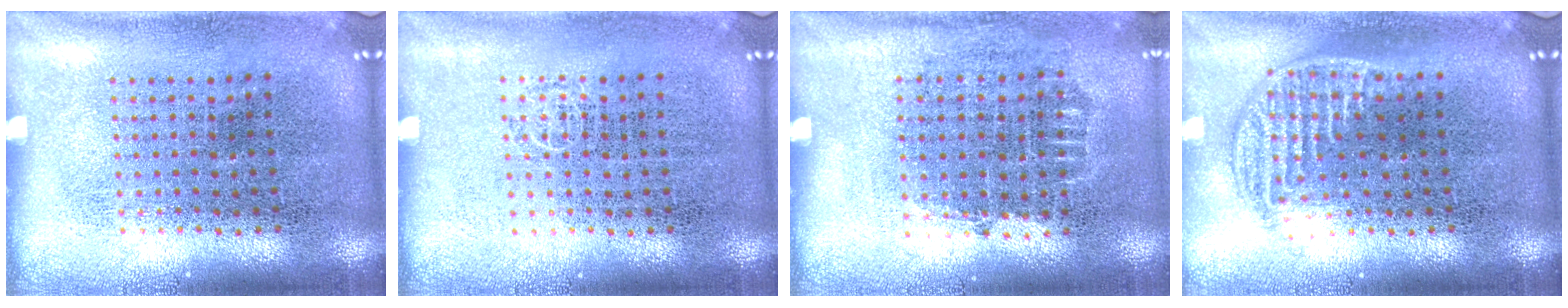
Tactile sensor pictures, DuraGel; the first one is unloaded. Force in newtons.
{"total": 0.6, "press": 0.6, "slide": 0.1}
{"total": 0.7, "press": 0.6, "slide": 0.3}
{"total": 1.3, "press": 1.1, "slide": 0.7}